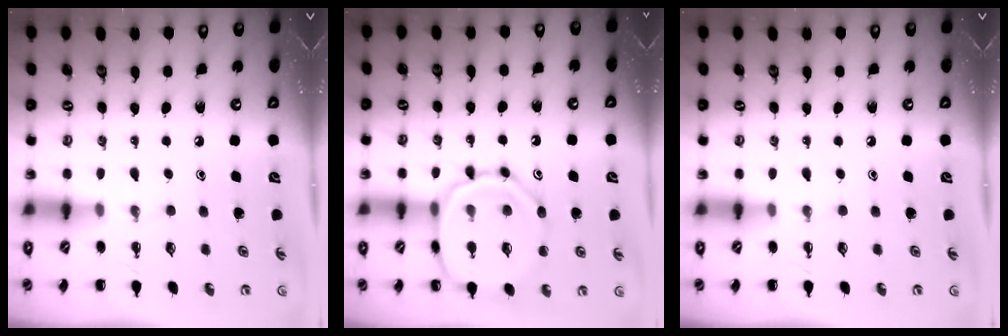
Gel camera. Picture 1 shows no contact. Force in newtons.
{"total": 15.8, "press": 15.7, "slide": 0.9}
{"total": 0.0}